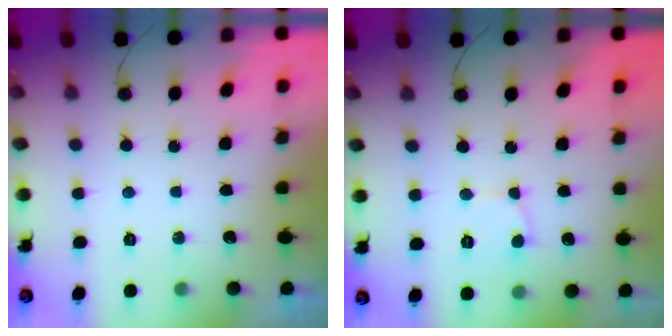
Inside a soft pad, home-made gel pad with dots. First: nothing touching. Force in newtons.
{"total": 2.9, "press": 2.9, "slide": 0.2}